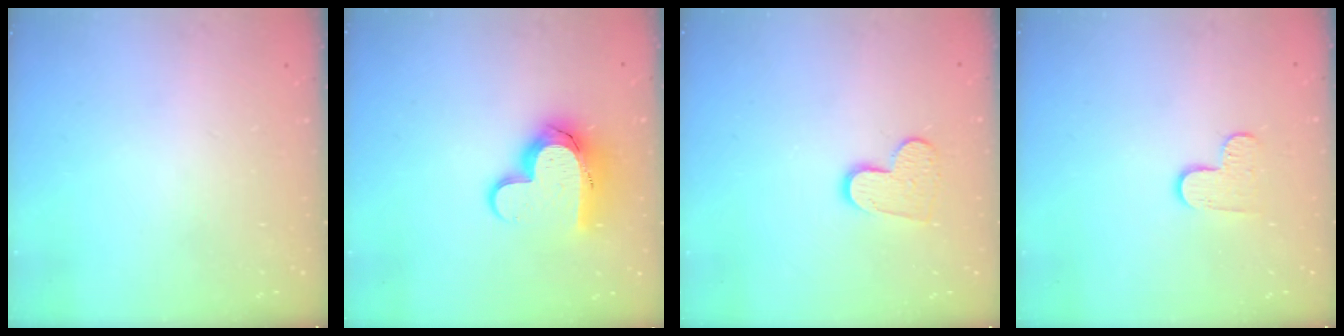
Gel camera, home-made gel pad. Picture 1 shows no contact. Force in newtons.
{"total": 14.9, "press": 14.9, "slide": 1.3}
{"total": 9.9, "press": 9.8, "slide": 0.7}
{"total": 6.6, "press": 6.5, "slide": 0.6}